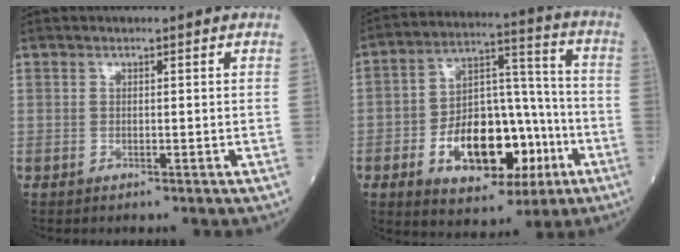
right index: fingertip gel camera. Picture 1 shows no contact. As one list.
[{"total": 17.2, "force": [-5.8, 8.9, 13.5], "torque": [-0.227, 0.019, -0.085]}]